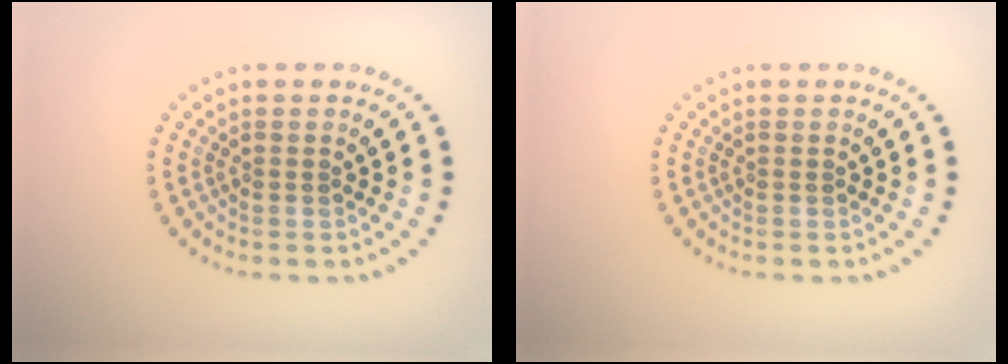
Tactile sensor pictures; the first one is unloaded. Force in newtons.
{"total": 0.0}